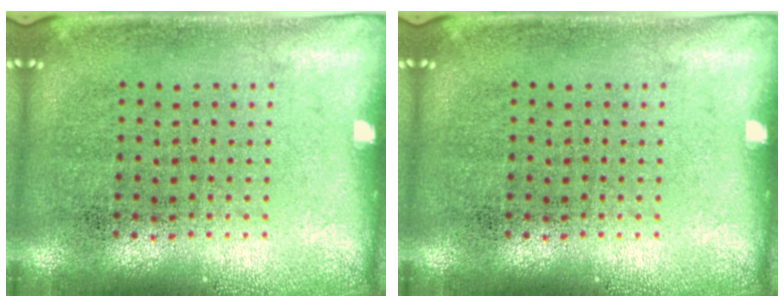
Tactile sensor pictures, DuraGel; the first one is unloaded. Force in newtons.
{"total": 0.0}